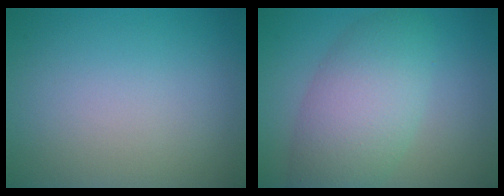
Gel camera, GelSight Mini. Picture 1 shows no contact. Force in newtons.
{"total": 6.8, "press": 6.8, "slide": 0.3}